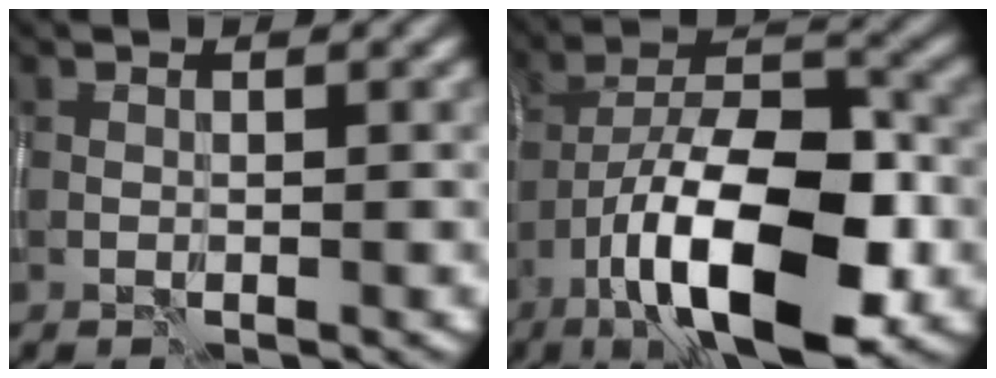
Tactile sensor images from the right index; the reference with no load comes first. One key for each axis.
{"total": 13.7, "fx": -6.2, "fy": 5.2, "fz": 11.1, "tx": -0.181, "ty": 0.005, "tz": -0.109}